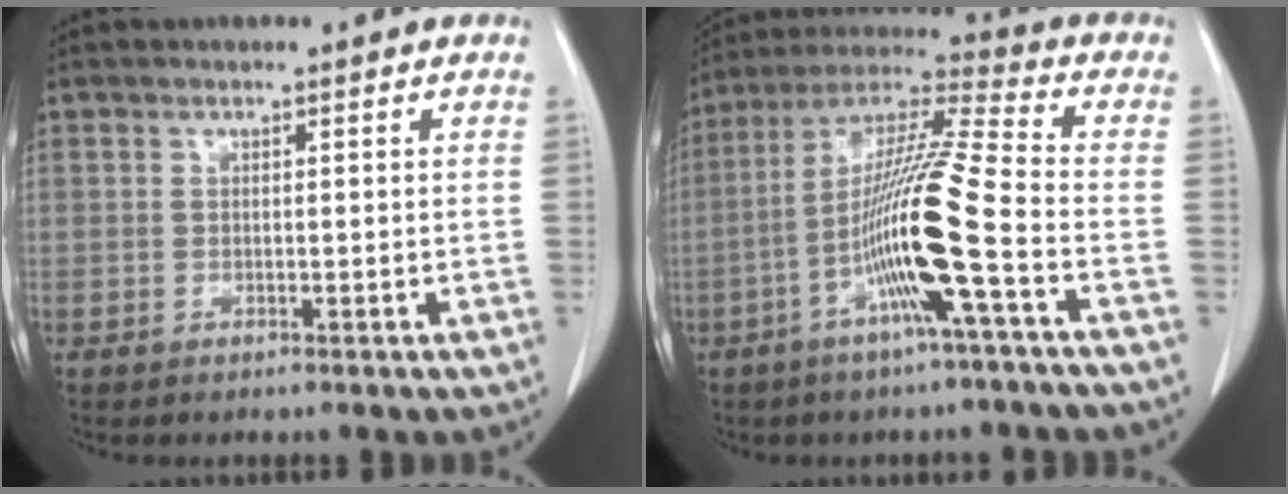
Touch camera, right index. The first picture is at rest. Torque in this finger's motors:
{"motor_torque": [2.14, 0.00, 1.05, 0.21]}